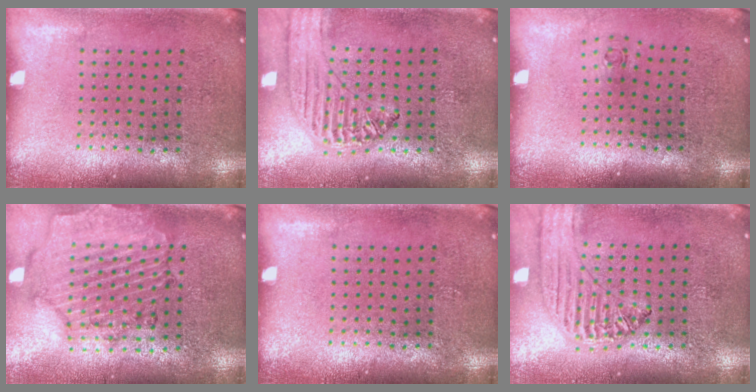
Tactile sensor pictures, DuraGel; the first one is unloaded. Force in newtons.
{"total": 1.2, "press": 1.2, "slide": 0.1}
{"total": 0.6, "press": 0.3, "slide": 0.5}
{"total": 1.6, "press": 1.6, "slide": 0.4}
{"total": 0.0}
{"total": 1.2, "press": 1.2, "slide": 0.1}